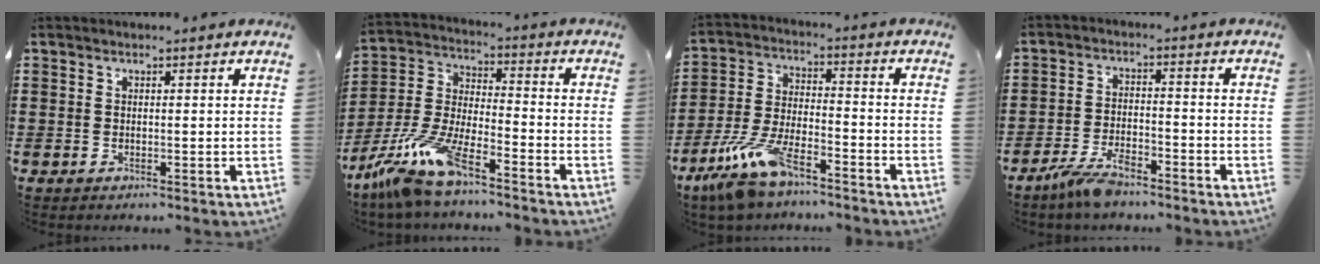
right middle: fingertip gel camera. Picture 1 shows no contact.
{"total": 10.9, "force": [-8.8, 1.6, 6.2], "torque": [-0.150, 0.003, -0.180]}
{"total": 9.9, "force": [-7.8, 2.3, 5.7], "torque": [-0.137, 0.001, -0.156]}
{"total": 5.2, "force": [-4.3, 1.3, 2.6], "torque": [-0.062, 0.000, -0.085]}